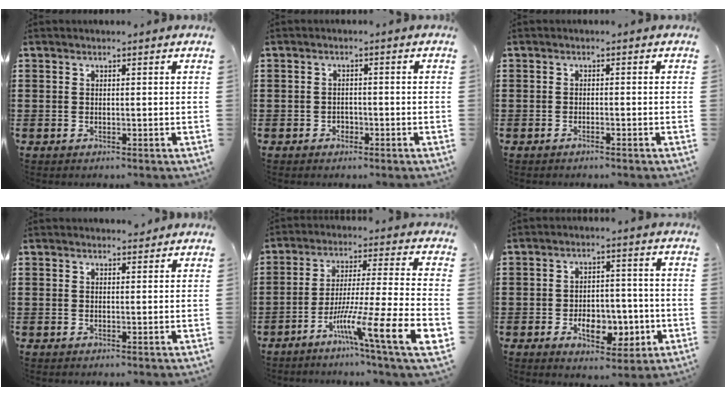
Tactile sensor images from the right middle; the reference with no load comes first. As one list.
[{"total": 1.3, "force": [-0.9, 0.8, 0.2], "torque": [-0.010, -0.002, -0.020]}, {"total": 0.7, "force": [-0.6, 0.0, 0.4], "torque": [-0.008, -0.001, -0.012]}, {"total": 1.0, "force": [0.9, 0.5, 0.0], "torque": [0.007, -0.001, 0.014]}, {"total": 12.9, "force": [-6.9, 0.3, 11.0], "torque": [-0.198, -0.018, -0.127]}, {"total": 7.2, "force": [-2.6, 4.3, 5.1], "torque": [-0.069, 0.010, -0.045]}]